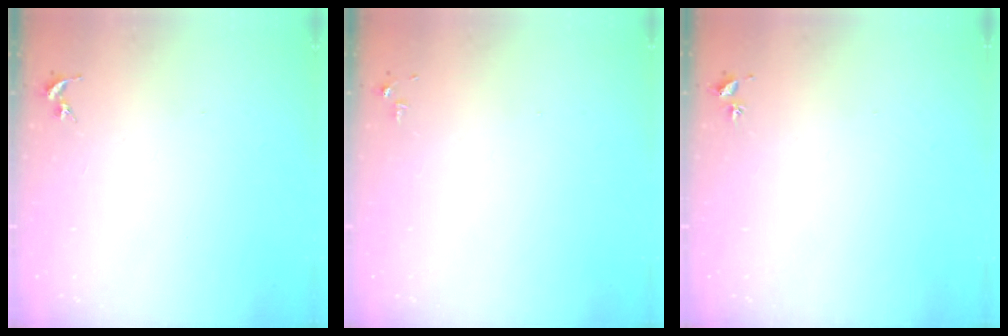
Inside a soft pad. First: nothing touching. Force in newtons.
{"total": 2.8, "press": 2.8, "slide": 0.4}
{"total": 2.0, "press": 2.0, "slide": 0.3}